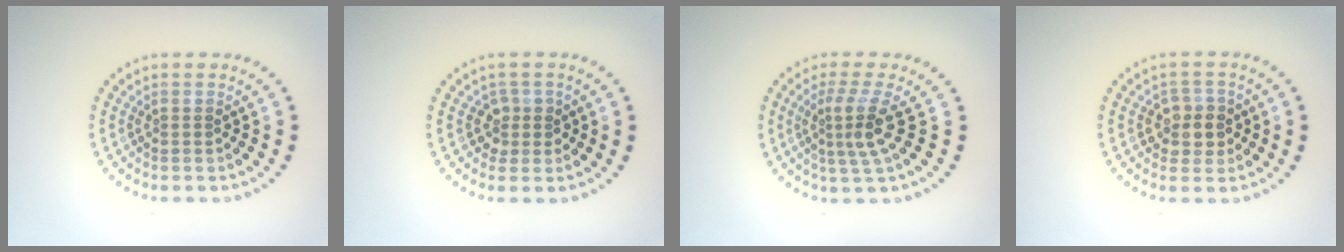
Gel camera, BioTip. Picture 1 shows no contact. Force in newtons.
{"total": 1.7, "press": 1.4, "slide": 1.0}
{"total": 3.2, "press": 2.2, "slide": 2.3}
{"total": 2.6, "press": 2.4, "slide": 1.1}